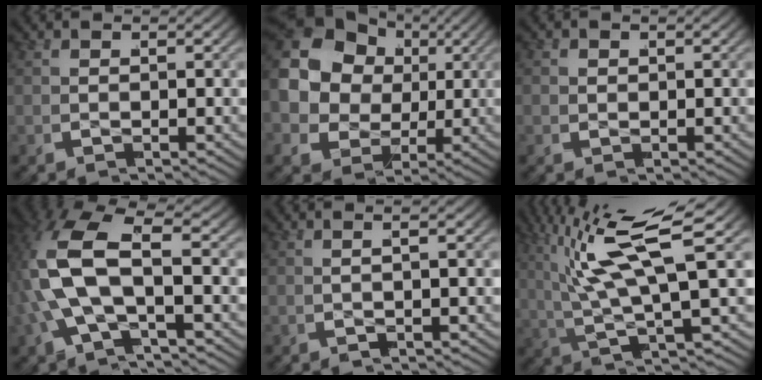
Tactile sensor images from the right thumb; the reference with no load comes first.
{"total": 13.7, "force": [1.8, 10.7, 8.4], "torque": [-0.214, -0.014, 0.026]}
{"total": 0.6, "force": [0.0, 0.6, 0.1], "torque": [-0.005, -0.003, 0.002]}
{"total": 10.5, "force": [-1.1, 6.5, 8.1], "torque": [-0.225, -0.018, -0.020]}
{"total": 1.3, "force": [-0.3, -1.3, 0.2], "torque": [-0.005, 0.019, -0.009]}
{"total": 7.6, "force": [1.1, 2.9, 6.9], "torque": [-0.151, 0.004, 0.016]}